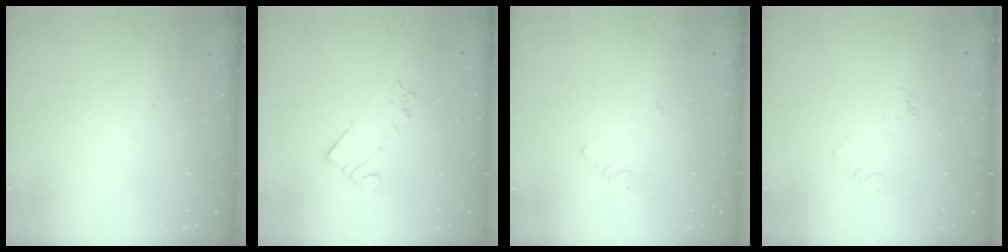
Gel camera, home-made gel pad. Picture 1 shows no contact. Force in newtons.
{"total": 2.2, "press": 2.2, "slide": 0.1}
{"total": 1.8, "press": 1.7, "slide": 0.4}
{"total": 2.3, "press": 2.3, "slide": 0.4}